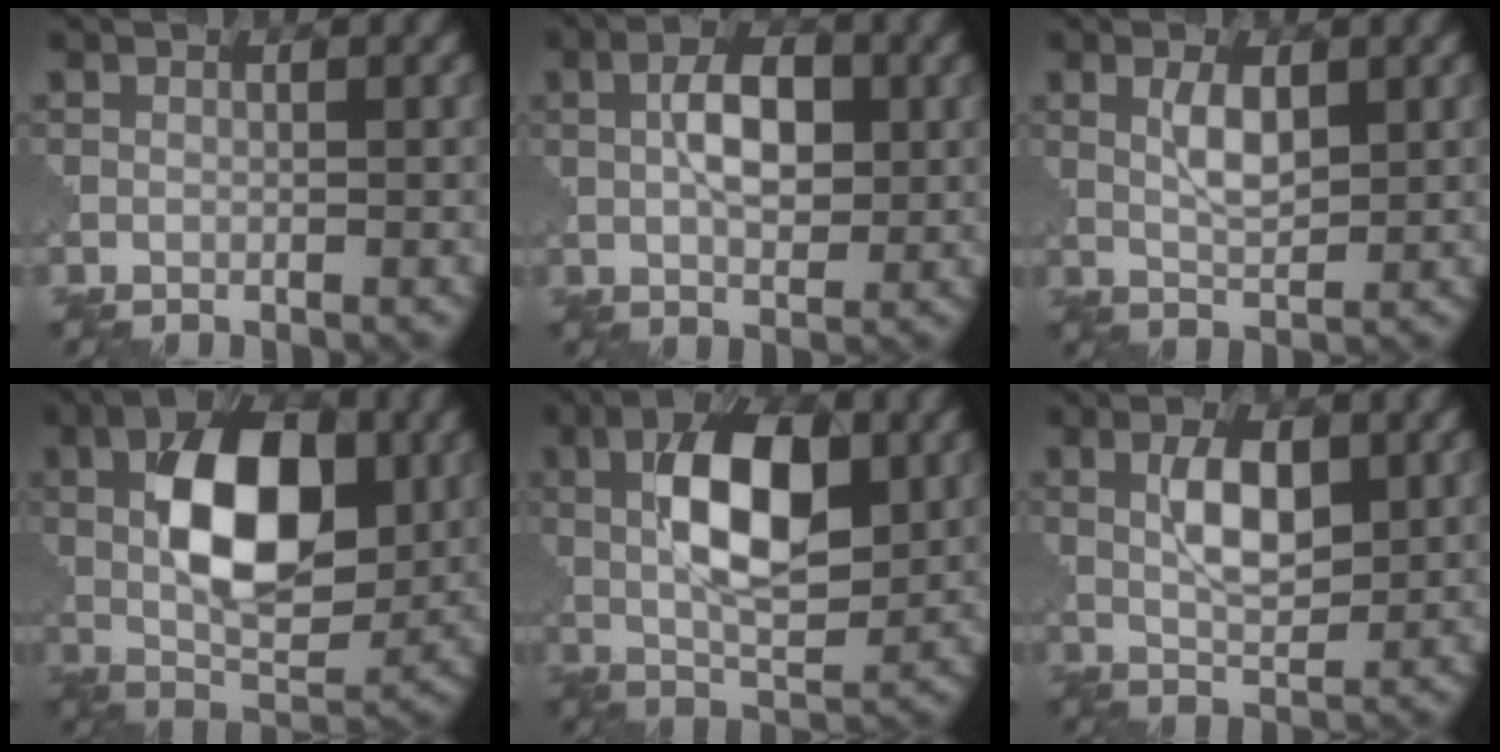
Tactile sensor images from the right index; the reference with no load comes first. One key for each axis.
{"total": 4.5, "fx": 1.1, "fy": 2.3, "fz": 3.7, "tx": -0.067, "ty": 0.004, "tz": 0.019}
{"total": 2.8, "fx": 1.3, "fy": 1.0, "fz": 2.3, "tx": -0.049, "ty": 0.001, "tz": 0.029}
{"total": 10.7, "fx": 2.0, "fy": 5.5, "fz": 9.0, "tx": -0.141, "ty": 0.011, "tz": 0.034}
{"total": 9.6, "fx": 2.1, "fy": 4.2, "fz": 8.3, "tx": -0.139, "ty": 0.007, "tz": 0.036}
{"total": 4.3, "fx": 1.5, "fy": 1.8, "fz": 3.6, "tx": -0.072, "ty": 0.001, "tz": 0.031}